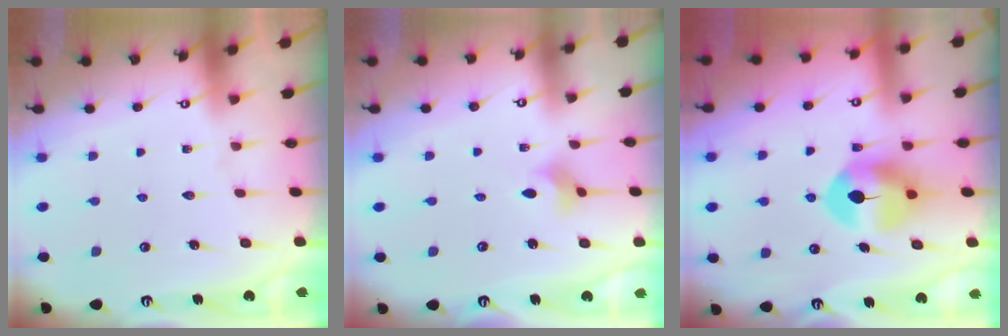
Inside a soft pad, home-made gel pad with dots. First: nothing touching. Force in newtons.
{"total": 2.6, "press": 2.5, "slide": 0.6}
{"total": 9.1, "press": 8.9, "slide": 1.8}